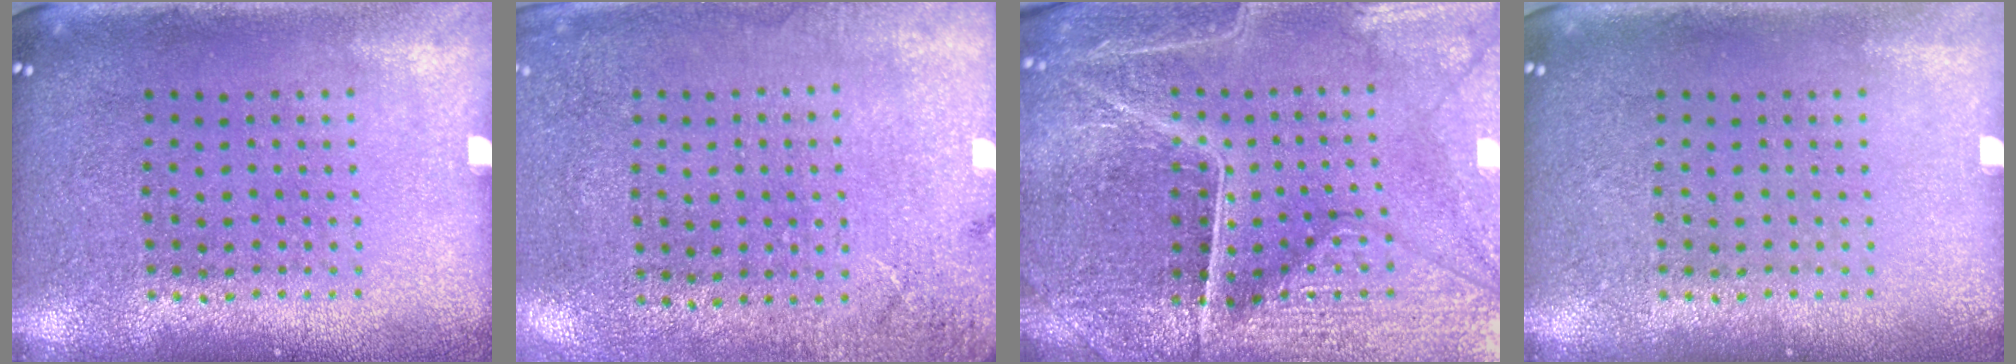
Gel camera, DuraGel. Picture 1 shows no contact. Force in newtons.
{"total": 2.7, "press": 2.2, "slide": 1.5}
{"total": 4.4, "press": 4.3, "slide": 0.8}
{"total": 0.0}